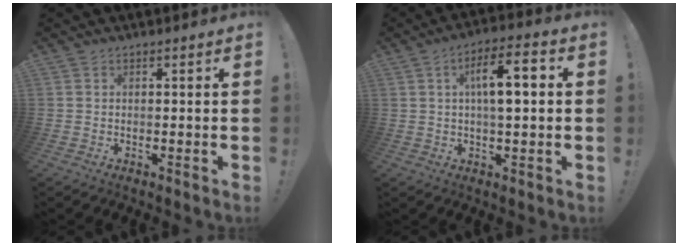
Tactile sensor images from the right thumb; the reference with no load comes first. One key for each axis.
{"total": 10.5, "fx": 1.6, "fy": 3.9, "fz": 9.6, "tx": -0.142, "ty": 0.007, "tz": 0.021}